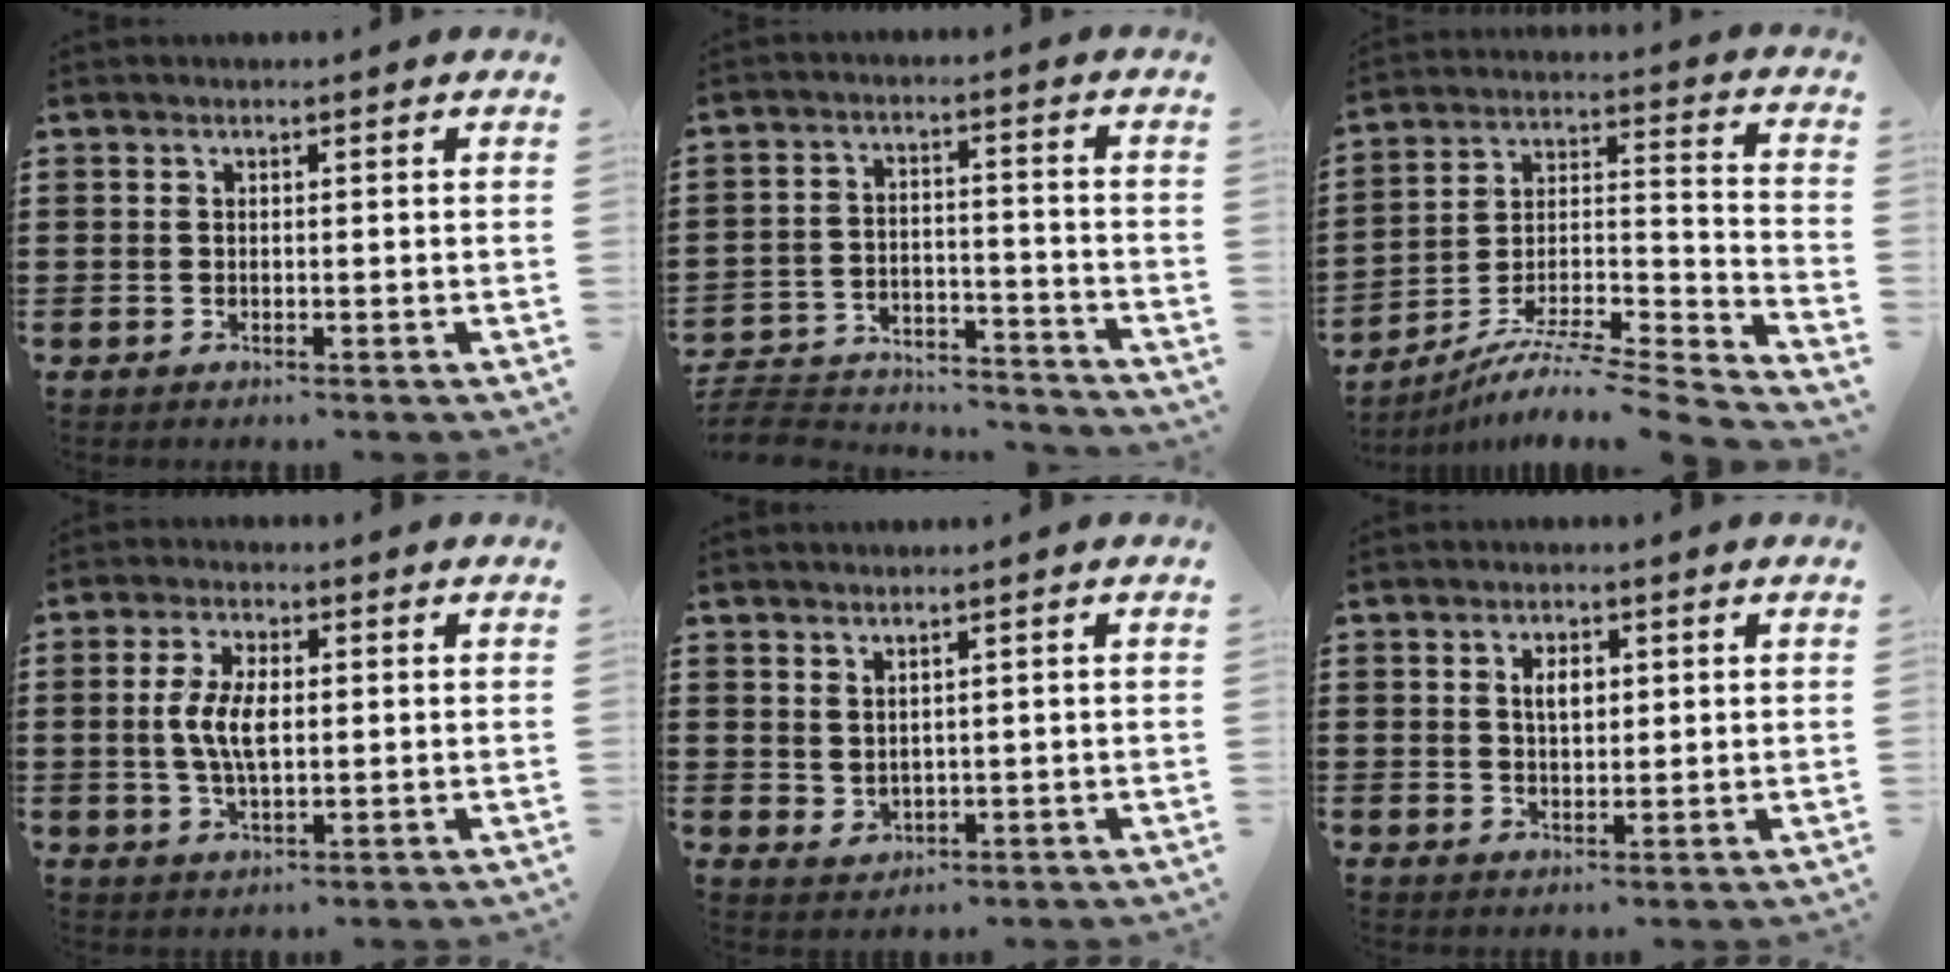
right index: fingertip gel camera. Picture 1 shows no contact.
{"total": 4.8, "force": [-4.7, 0.7, 0.7], "torque": [-0.027, 0.002, -0.099]}
{"total": 6.4, "force": [-5.5, 0.6, 3.3], "torque": [-0.056, -0.008, -0.112]}
{"total": 6.3, "force": [0.2, 2.7, 5.7], "torque": [-0.129, 0.001, -0.004]}
{"total": 2.0, "force": [1.8, 0.9, 0.4], "torque": [-0.012, 0.003, 0.035]}
{"total": 3.0, "force": [0.8, 1.6, 2.4], "torque": [-0.045, 0.003, 0.011]}